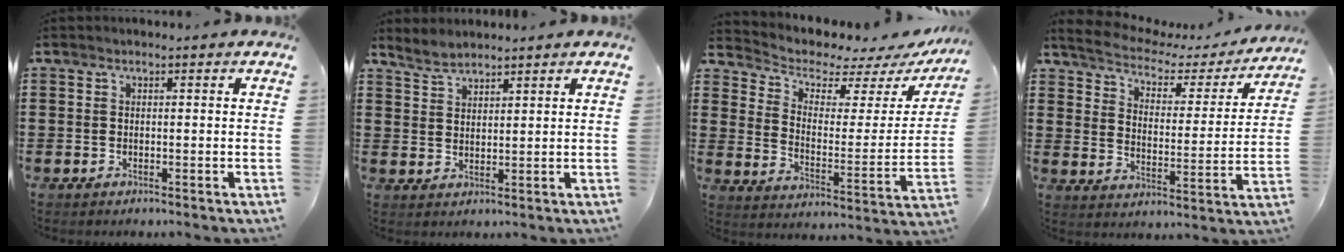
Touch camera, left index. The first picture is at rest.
{"total": 2.7, "force": [2.6, 0.7, 0.4], "torque": [-0.015, 0.000, 0.050]}
{"total": 4.5, "force": [3.9, 1.9, 1.3], "torque": [-0.052, -0.028, 0.063]}
{"total": 3.7, "force": [3.3, 1.2, 1.1], "torque": [-0.044, -0.023, 0.049]}